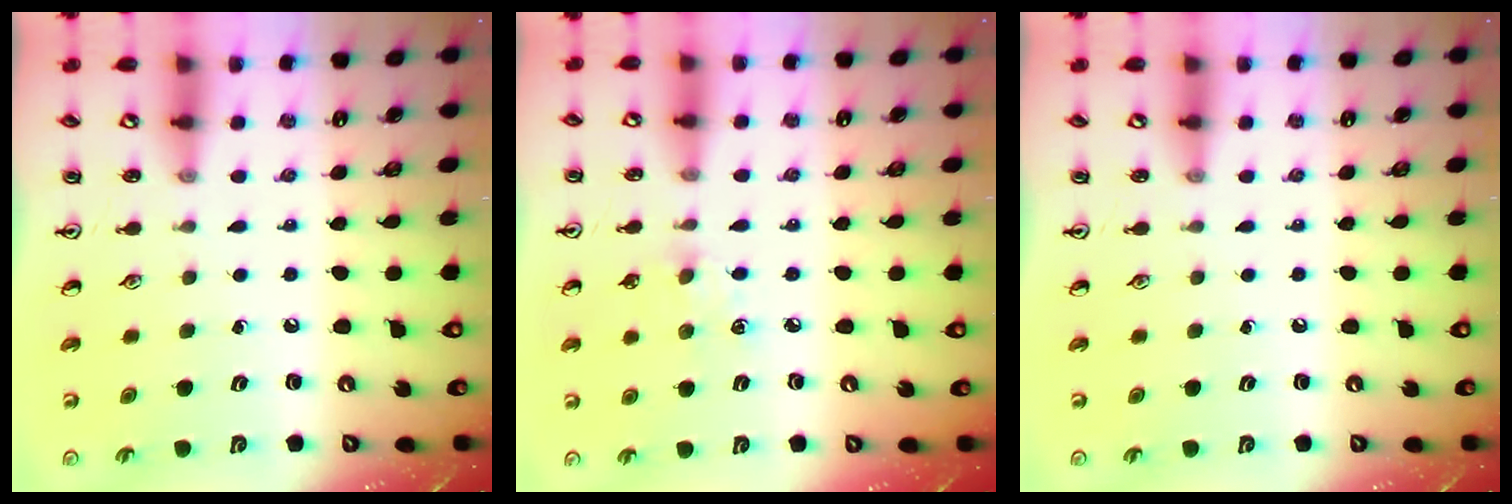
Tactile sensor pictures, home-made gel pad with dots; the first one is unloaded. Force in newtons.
{"total": 5.2, "press": 5.2, "slide": 0.6}
{"total": 0.0}